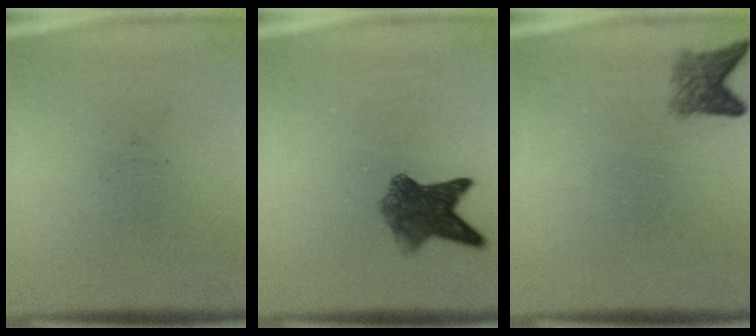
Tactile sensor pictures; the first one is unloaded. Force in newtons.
{"total": 6.3}
{"total": 2.8}